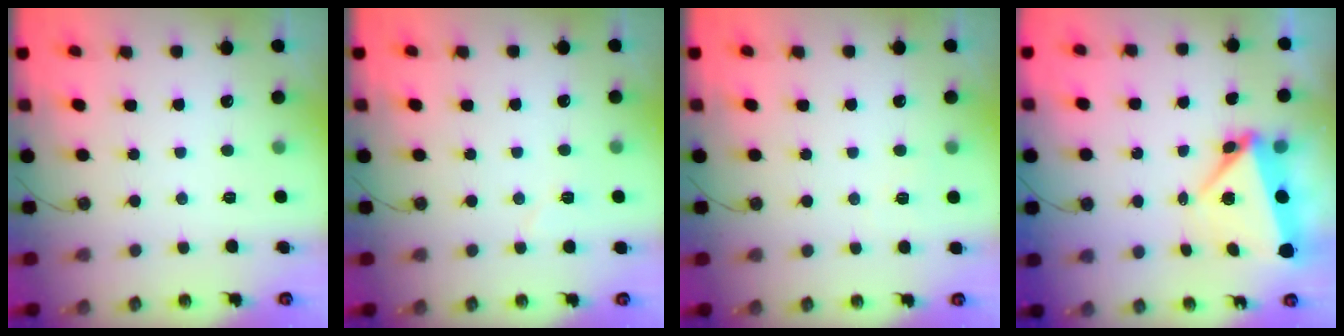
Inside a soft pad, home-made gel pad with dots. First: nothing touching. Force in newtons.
{"total": 4.8, "press": 4.1, "slide": 2.5}
{"total": 4.0, "press": 4.0, "slide": 0.2}
{"total": 5.5, "press": 5.2, "slide": 1.7}